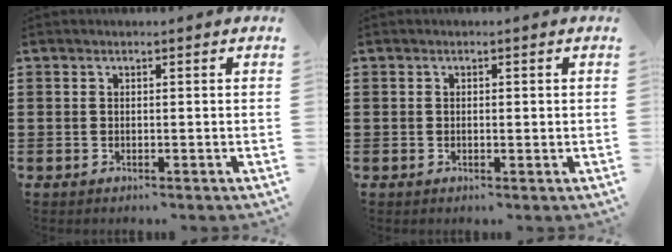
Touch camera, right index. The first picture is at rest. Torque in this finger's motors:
{"motor_torque": [-0.47, 0.76, -0.01, -0.01]}